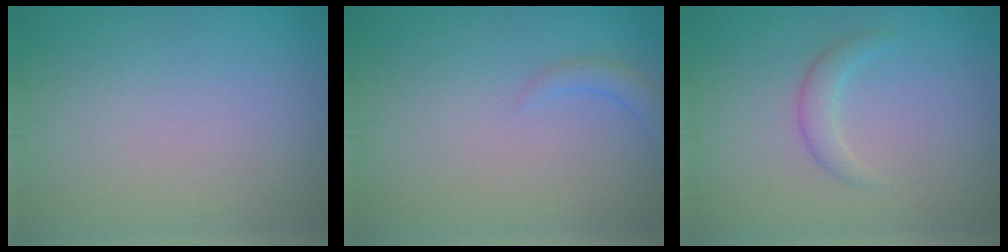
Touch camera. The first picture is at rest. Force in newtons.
{"total": 1.4, "press": 1.4, "slide": 0.2}
{"total": 1.7, "press": 1.7, "slide": 0.1}